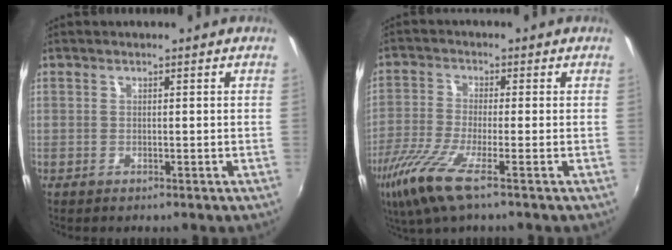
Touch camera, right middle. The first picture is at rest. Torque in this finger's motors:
{"motor_torque": [1.20, -0.93, 0.57, 0.17]}